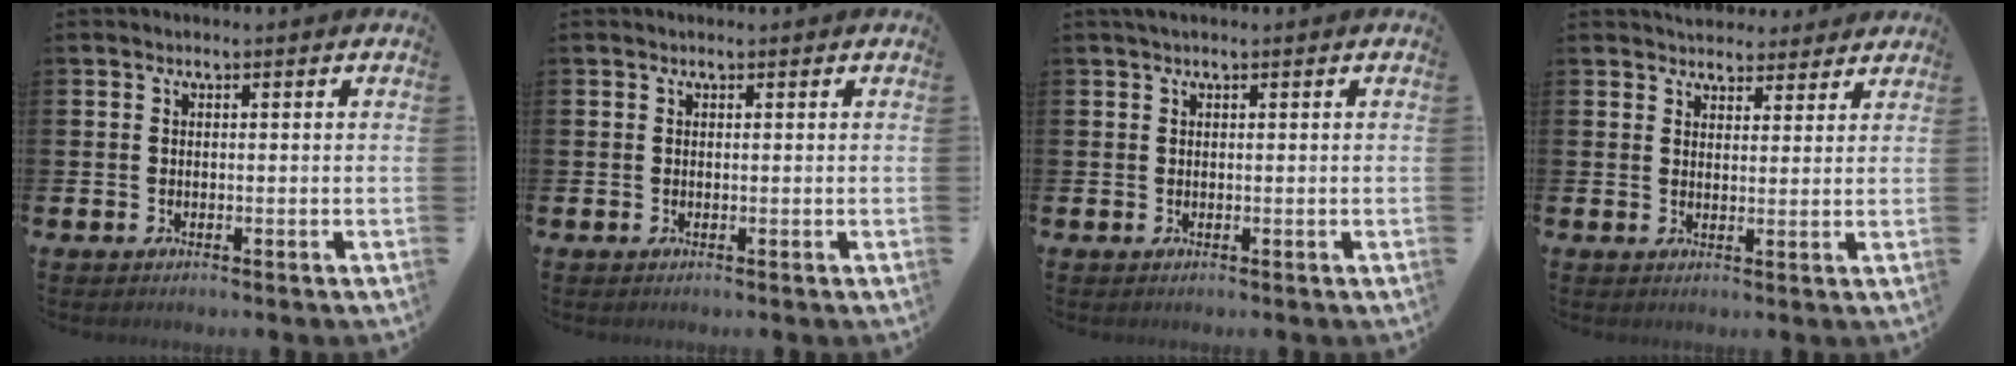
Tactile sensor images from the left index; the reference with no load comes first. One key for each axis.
{"total": 0.0}
{"total": 0.8, "fx": 0.6, "fy": 0.1, "fz": 0.5, "tx": -0.004, "ty": 0.000, "tz": 0.009}
{"total": 4.1, "fx": 3.9, "fy": 1.4, "fz": -0.2, "tx": 0.006, "ty": -0.024, "tz": 0.069}